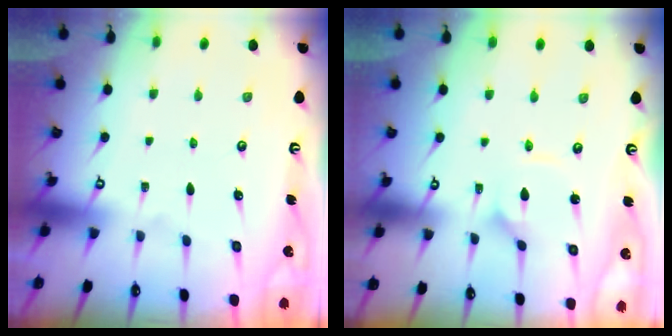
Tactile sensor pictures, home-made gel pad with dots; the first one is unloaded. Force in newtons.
{"total": 2.7, "press": 2.6, "slide": 0.3}